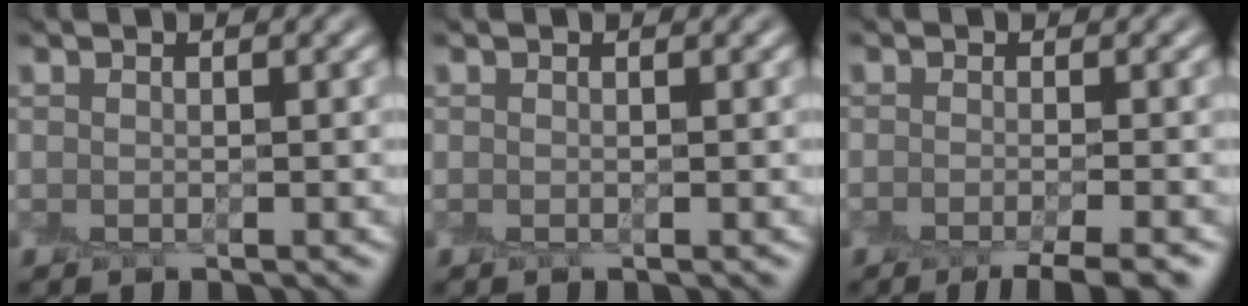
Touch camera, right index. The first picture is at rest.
{"total": 0.0}
{"total": 4.0, "force": [-2.6, 0.6, 3.0], "torque": [-0.029, -0.006, -0.038]}